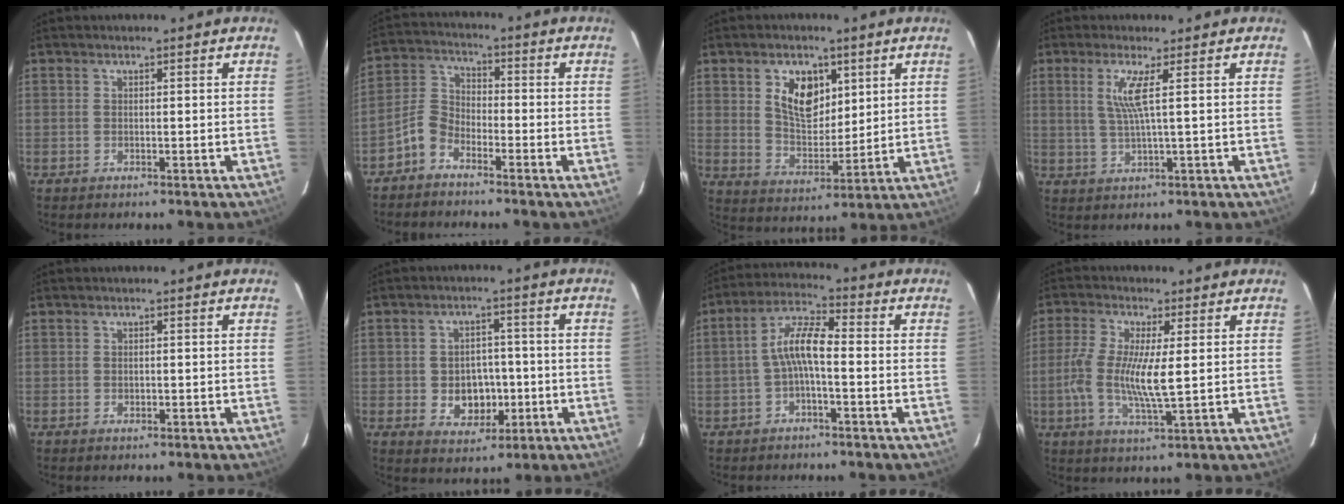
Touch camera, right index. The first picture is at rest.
{"total": 5.5, "force": [-3.9, 3.1, 2.2], "torque": [-0.053, 0.019, -0.088]}
{"total": 9.7, "force": [3.9, 6.1, 6.4], "torque": [-0.109, 0.006, 0.078]}
{"total": 4.6, "force": [1.4, -0.8, 4.3], "torque": [-0.079, -0.004, 0.030]}
{"total": 0.8, "force": [-0.1, 0.7, 0.3], "torque": [-0.003, 0.000, -0.002]}
{"total": 7.6, "force": [-1.6, 6.1, 4.1], "torque": [-0.084, 0.007, -0.009]}
{"total": 6.7, "force": [-1.5, 1.7, 6.3], "torque": [-0.135, 0.020, -0.031]}
{"total": 9.5, "force": [-0.1, 1.7, 9.3], "torque": [-0.191, -0.007, -0.007]}